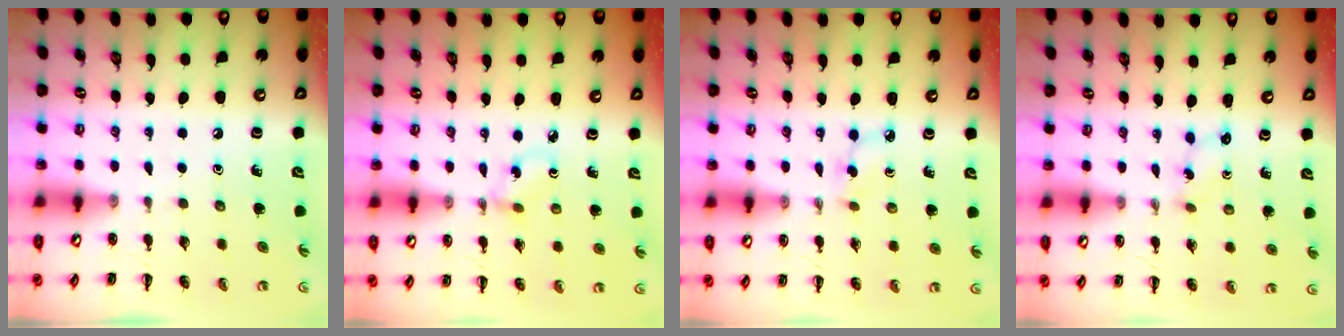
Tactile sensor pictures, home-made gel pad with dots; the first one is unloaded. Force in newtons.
{"total": 1.3, "press": 1.0, "slide": 0.7}
{"total": 4.1, "press": 3.9, "slide": 1.2}
{"total": 1.3, "press": 1.2, "slide": 0.4}